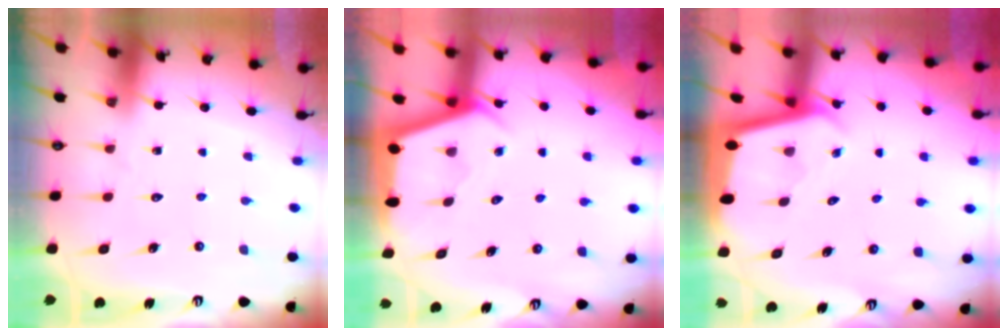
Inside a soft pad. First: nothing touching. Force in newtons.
{"total": 2.9, "press": 2.9, "slide": 0.3}
{"total": 2.7, "press": 2.7, "slide": 0.2}